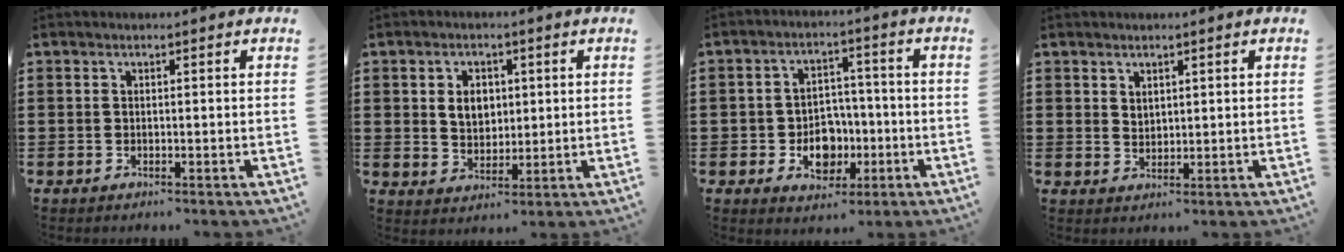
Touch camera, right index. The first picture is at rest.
{"total": 4.5, "force": [0.8, 3.4, 2.8], "torque": [-0.058, 0.009, 0.009]}
{"total": 6.4, "force": [-1.7, 5.3, 3.0], "torque": [-0.037, 0.006, -0.030]}
{"total": 1.8, "force": [1.5, 1.0, 0.3], "torque": [-0.008, 0.003, 0.029]}